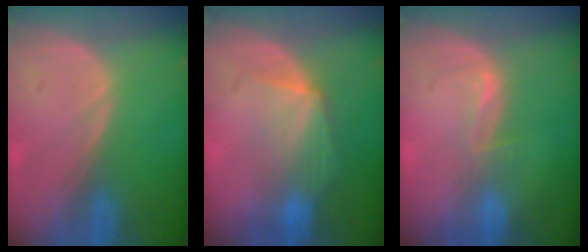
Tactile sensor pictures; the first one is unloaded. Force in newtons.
{"total": 7.0, "press": 6.3, "slide": 3.0}
{"total": 2.6, "press": 2.0, "slide": 1.6}